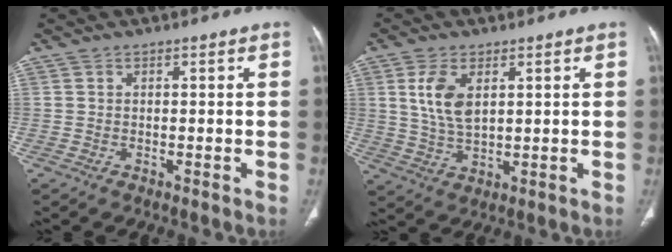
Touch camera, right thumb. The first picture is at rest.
{"total": 7.5, "force": [2.5, 4.0, 5.9], "torque": [-0.116, -0.011, 0.055]}